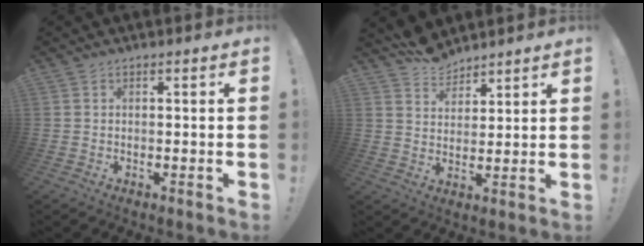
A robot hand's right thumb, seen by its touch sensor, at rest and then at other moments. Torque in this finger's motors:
{"motor_torque": [-0.66, 0.82, 0.08, -0.08, 0.00]}